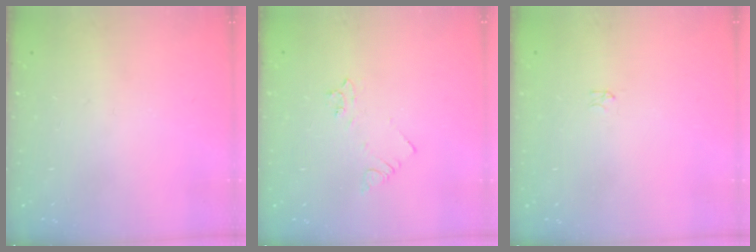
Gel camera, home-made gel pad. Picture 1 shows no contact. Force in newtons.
{"total": 3.3, "press": 3.2, "slide": 0.5}
{"total": 0.0}